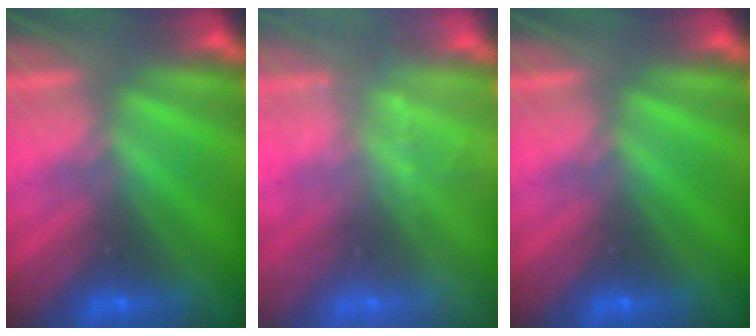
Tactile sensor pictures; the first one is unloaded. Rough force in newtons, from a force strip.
{"total": 2.4}
{"total": 0.0}